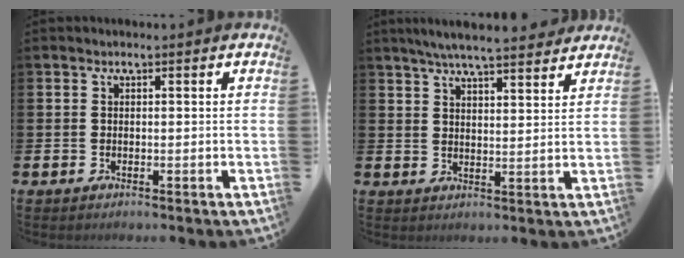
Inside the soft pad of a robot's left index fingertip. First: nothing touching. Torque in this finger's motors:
{"motor_torque": [0.94, -1.20, 0.66, 0.17]}